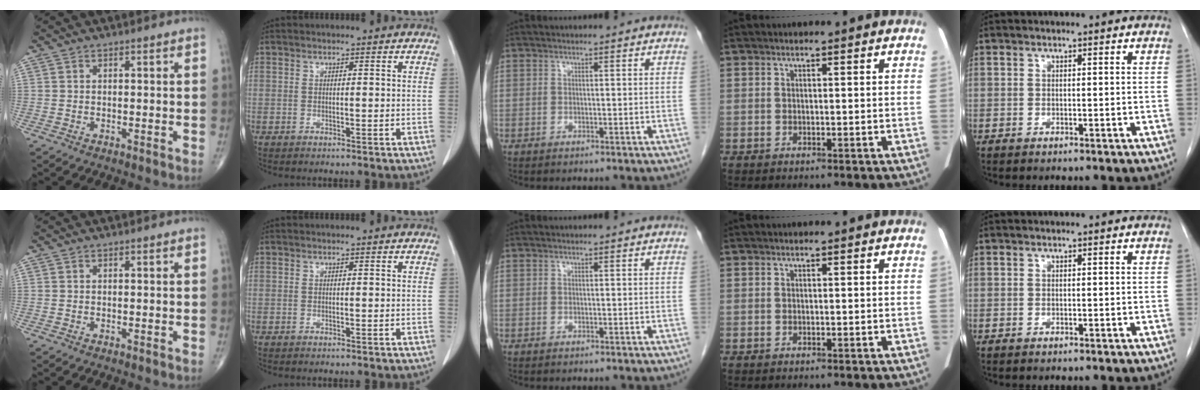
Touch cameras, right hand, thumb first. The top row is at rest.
{}